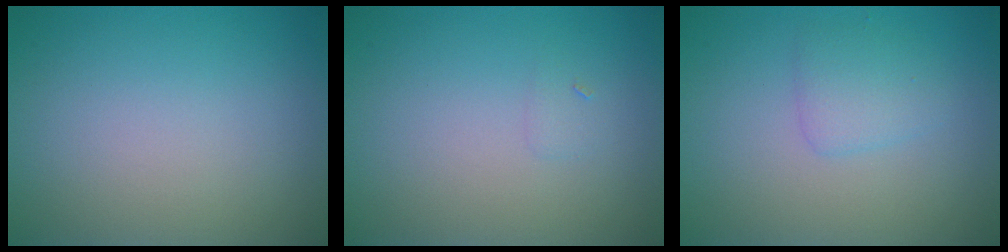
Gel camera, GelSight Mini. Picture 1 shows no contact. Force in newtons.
{"total": 0.5, "press": 0.5, "slide": 0.1}
{"total": 1.9, "press": 1.9, "slide": 0.1}